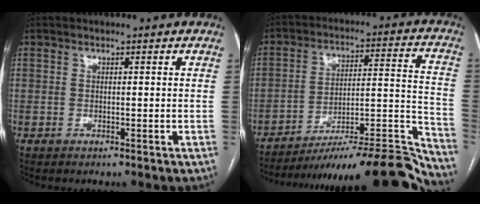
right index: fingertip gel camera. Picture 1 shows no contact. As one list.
[{"total": 27.9, "force": [-25.7, 1.2, 10.8], "torque": [-0.076, 0.009, -0.361]}]